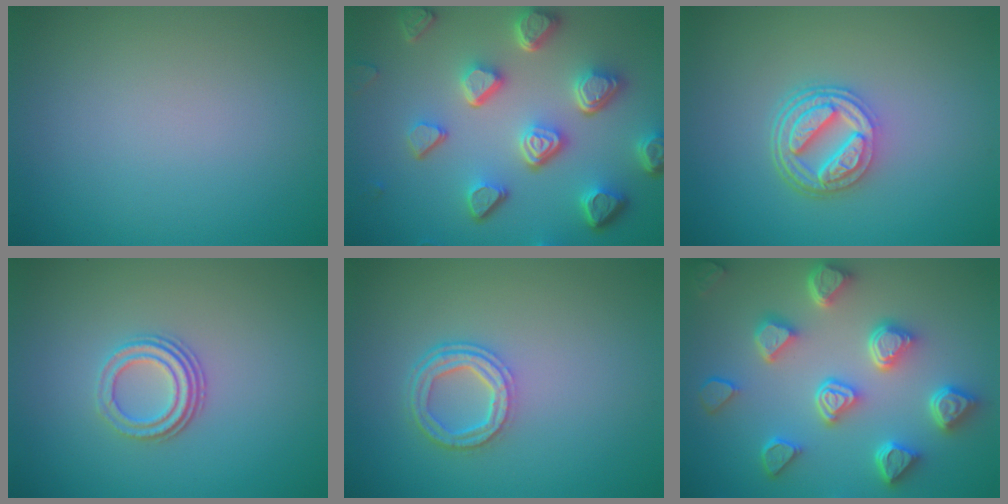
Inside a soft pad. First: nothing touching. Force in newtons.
{"total": 7.5, "press": 5.6, "slide": 5.0}
{"total": 4.8, "press": 3.7, "slide": 3.1}
{"total": 2.9, "press": 2.2, "slide": 2.0}
{"total": 3.6, "press": 2.8, "slide": 2.3}
{"total": 6.9, "press": 5.6, "slide": 4.0}